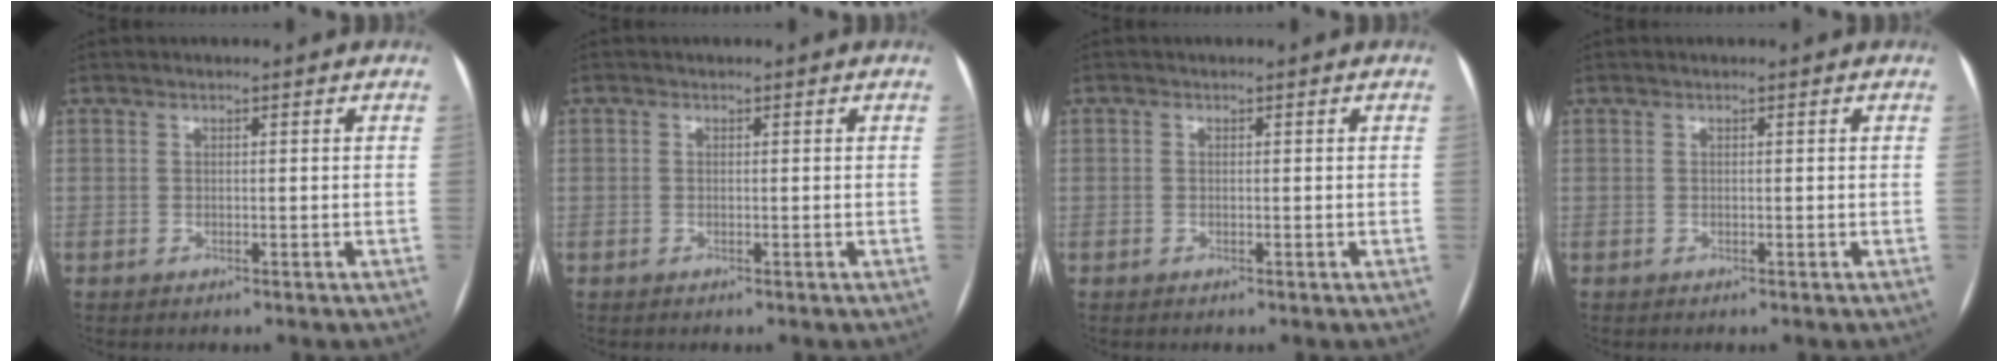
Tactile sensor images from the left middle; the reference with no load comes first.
{"total": 0.0}
{"total": 0.0}
{"total": 0.0}